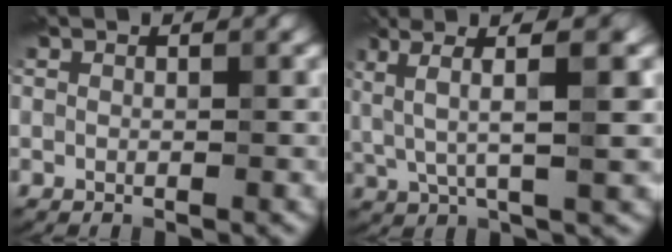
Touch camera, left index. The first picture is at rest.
{"total": 7.1, "force": [2.7, 1.5, 6.4], "torque": [-0.113, 0.017, 0.048]}